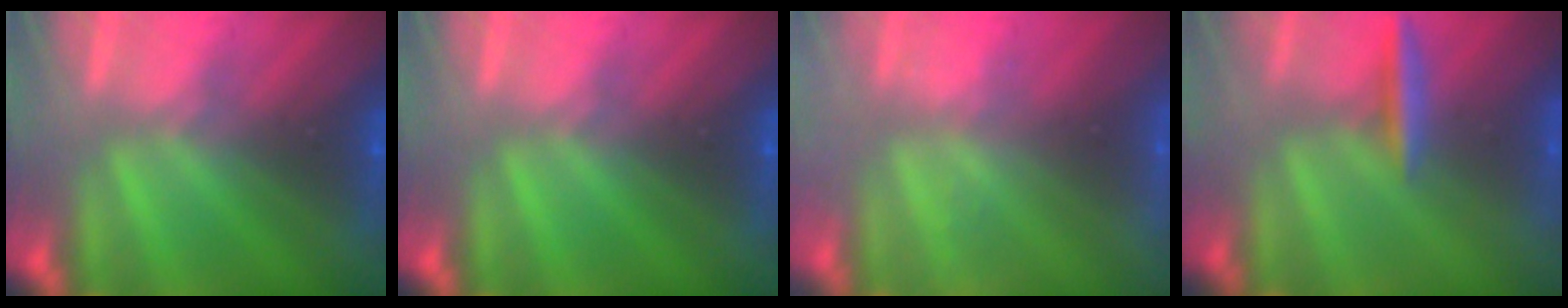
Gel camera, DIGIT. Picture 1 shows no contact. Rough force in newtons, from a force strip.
{"total": 0.0}
{"total": 2.2}
{"total": 2.9}